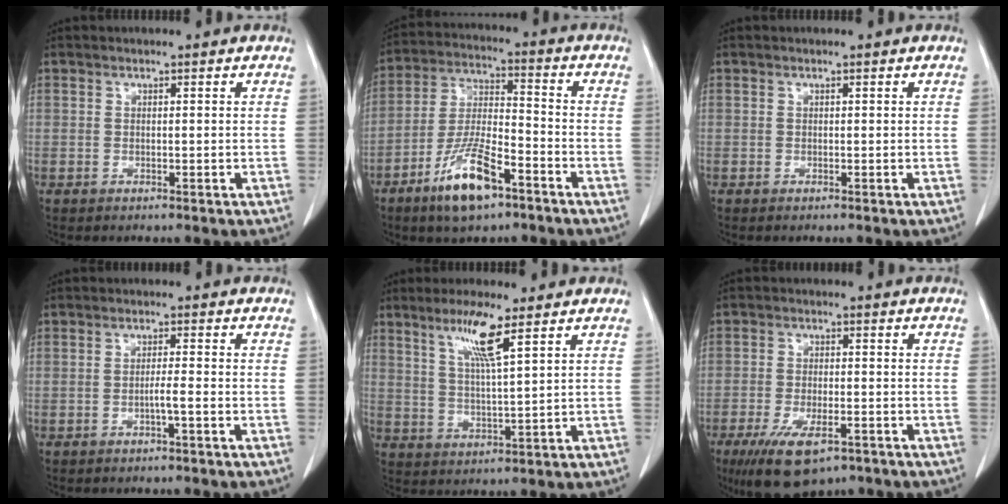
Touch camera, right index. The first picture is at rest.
{"total": 11.9, "force": [-7.1, 3.2, 9.0], "torque": [-0.184, -0.010, -0.131]}
{"total": 0.0}
{"total": 1.9, "force": [-0.8, -0.2, 1.7], "torque": [-0.029, 0.001, -0.016]}
{"total": 7.1, "force": [4.1, -0.3, 5.8], "torque": [-0.112, -0.005, 0.077]}
{"total": 10.0, "force": [-6.1, 3.6, 7.0], "torque": [-0.126, -0.018, -0.098]}